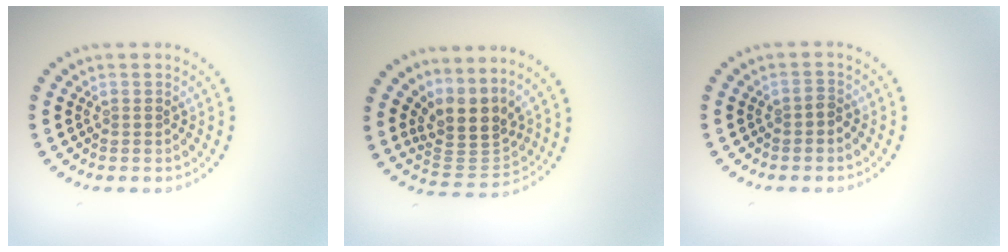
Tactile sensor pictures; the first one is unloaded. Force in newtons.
{"total": 4.1, "press": 3.0, "slide": 2.7}
{"total": 0.9, "press": 0.8, "slide": 0.5}